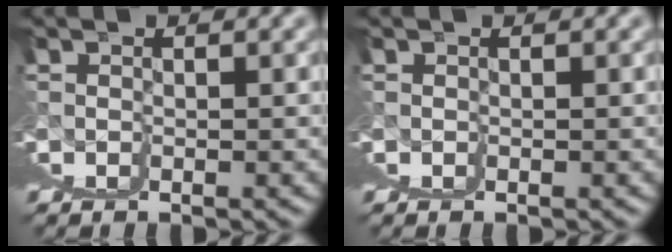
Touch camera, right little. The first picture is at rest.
{"total": 0.0}